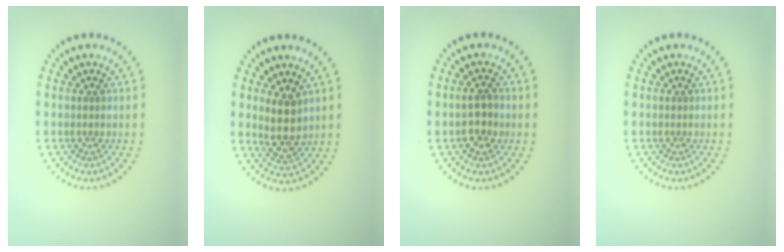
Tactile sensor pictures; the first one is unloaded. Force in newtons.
{"total": 2.9, "press": 2.6, "slide": 1.4}
{"total": 2.4, "press": 2.3, "slide": 0.4}
{"total": 0.0}